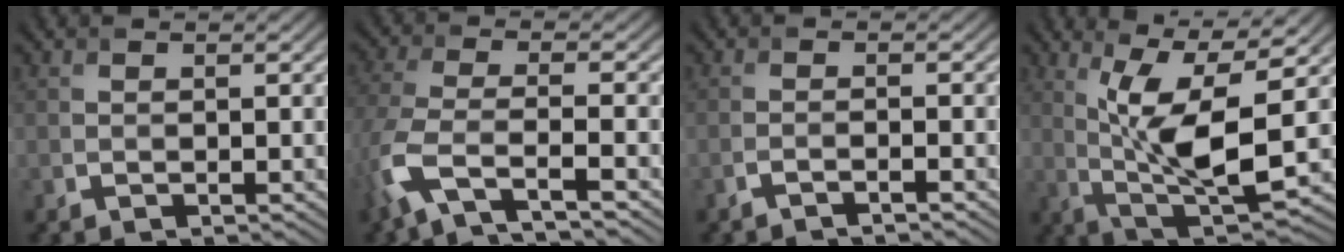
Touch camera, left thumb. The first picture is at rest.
{"total": 7.7, "force": [-4.7, 2.4, 5.6], "torque": [-0.140, -0.011, -0.103]}
{"total": 1.6, "force": [-1.4, 0.1, 0.6], "torque": [-0.001, 0.004, -0.038]}
{"total": 10.7, "force": [1.1, 3.1, 10.2], "torque": [-0.199, -0.002, 0.027]}